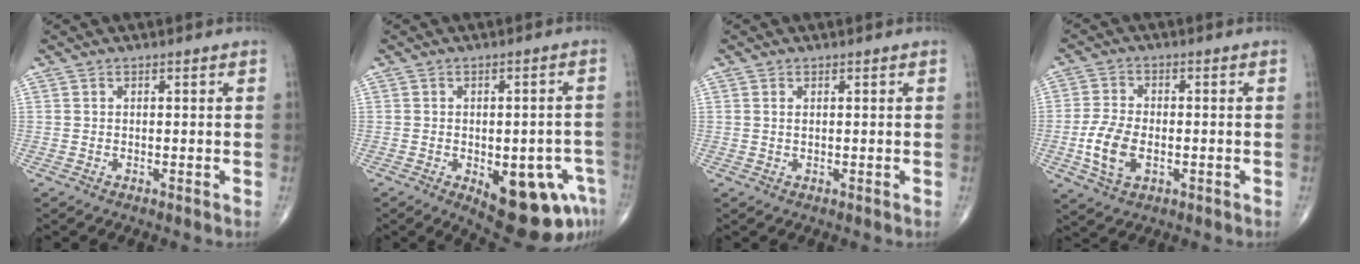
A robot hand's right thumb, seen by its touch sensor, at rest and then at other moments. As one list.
[{"total": 14.6, "force": [-5.9, 6.5, 11.7], "torque": [-0.113, 0.018, -0.057]}, {"total": 0.6, "force": [0.3, 0.2, 0.5], "torque": [-0.011, 0.002, 0.006]}, {"total": 8.0, "force": [-1.9, 4.6, 6.3], "torque": [-0.132, 0.000, -0.035]}]